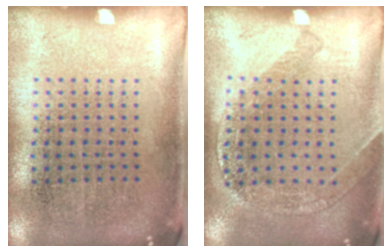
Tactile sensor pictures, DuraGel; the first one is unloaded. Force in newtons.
{"total": 1.3, "press": 1.3, "slide": 0.1}